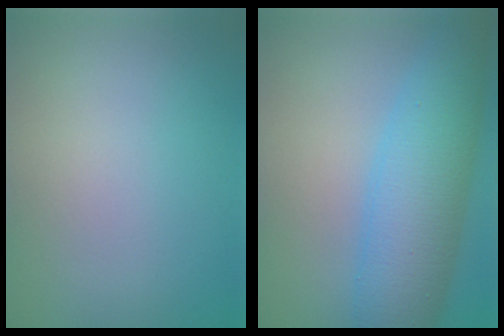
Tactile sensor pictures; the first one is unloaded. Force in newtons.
{"total": 7.4, "press": 7.4, "slide": 0.2}